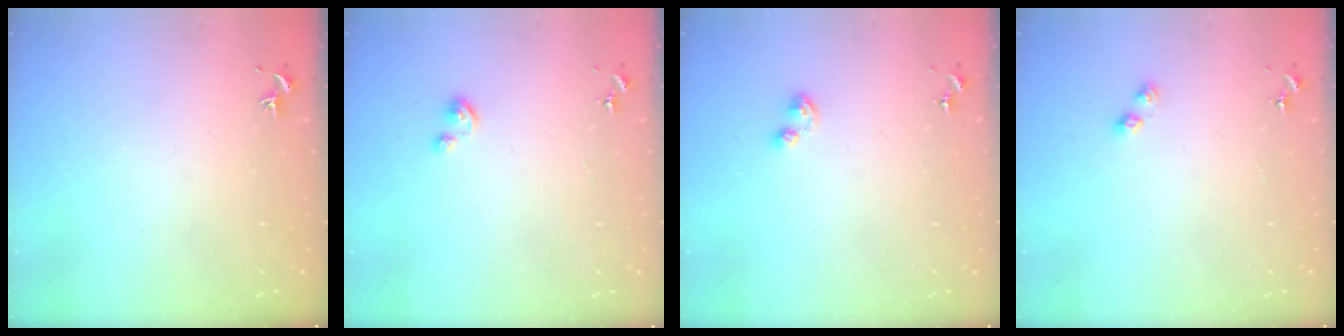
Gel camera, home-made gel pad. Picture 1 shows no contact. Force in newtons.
{"total": 1.8, "press": 1.8, "slide": 0.2}
{"total": 4.4, "press": 4.4, "slide": 0.4}
{"total": 3.8, "press": 3.7, "slide": 0.7}